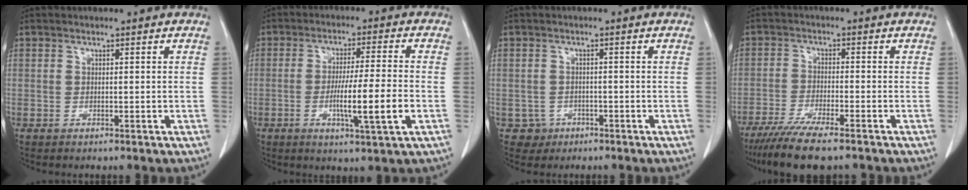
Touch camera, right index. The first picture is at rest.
{"total": 9.2, "force": [-2.4, -0.3, 8.9], "torque": [-0.151, -0.011, -0.043]}
{"total": 2.6, "force": [-1.2, 2.3, -0.2], "torque": [0.009, 0.012, -0.017]}
{"total": 9.4, "force": [-7.5, 0.6, 5.6], "torque": [-0.090, -0.024, -0.123]}